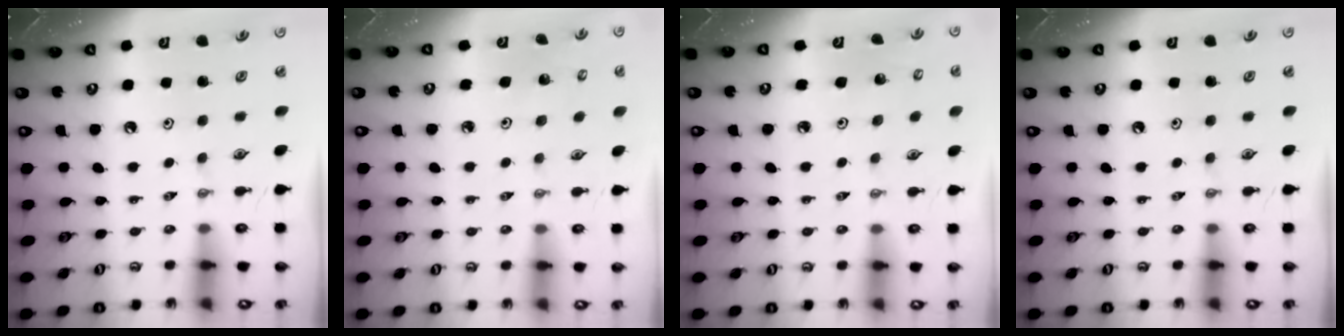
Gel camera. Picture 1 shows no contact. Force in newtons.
{"total": 2.8, "press": 2.8, "slide": 0.3}
{"total": 2.7, "press": 2.6, "slide": 1.0}
{"total": 0.0}